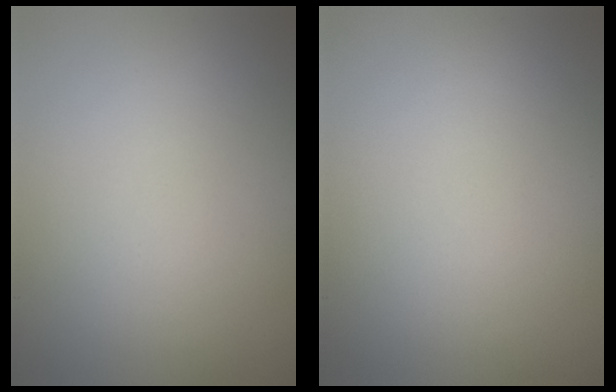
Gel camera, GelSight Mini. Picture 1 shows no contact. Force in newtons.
{"total": 0.0}